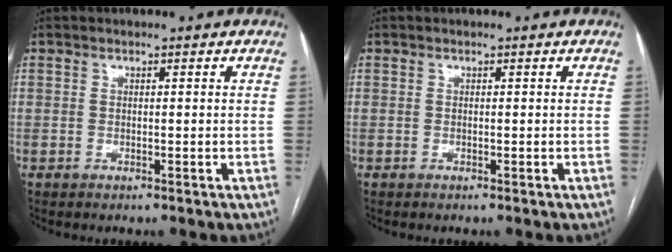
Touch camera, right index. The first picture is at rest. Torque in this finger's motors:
{"motor_torque": [0.00, 0.00, 0.00, 0.00]}